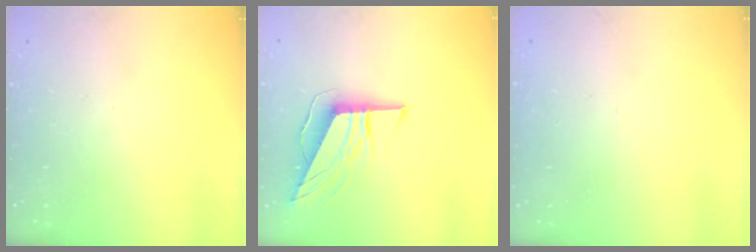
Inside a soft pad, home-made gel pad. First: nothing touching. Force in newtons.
{"total": 9.4, "press": 9.4, "slide": 0.6}
{"total": 2.7, "press": 2.7, "slide": 0.3}